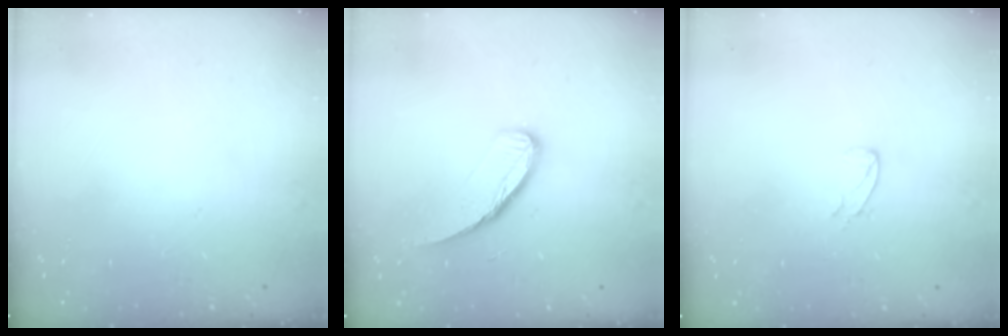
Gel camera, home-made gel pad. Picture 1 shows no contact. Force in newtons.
{"total": 10.3, "press": 10.3, "slide": 0.5}
{"total": 3.4, "press": 3.4, "slide": 0.3}